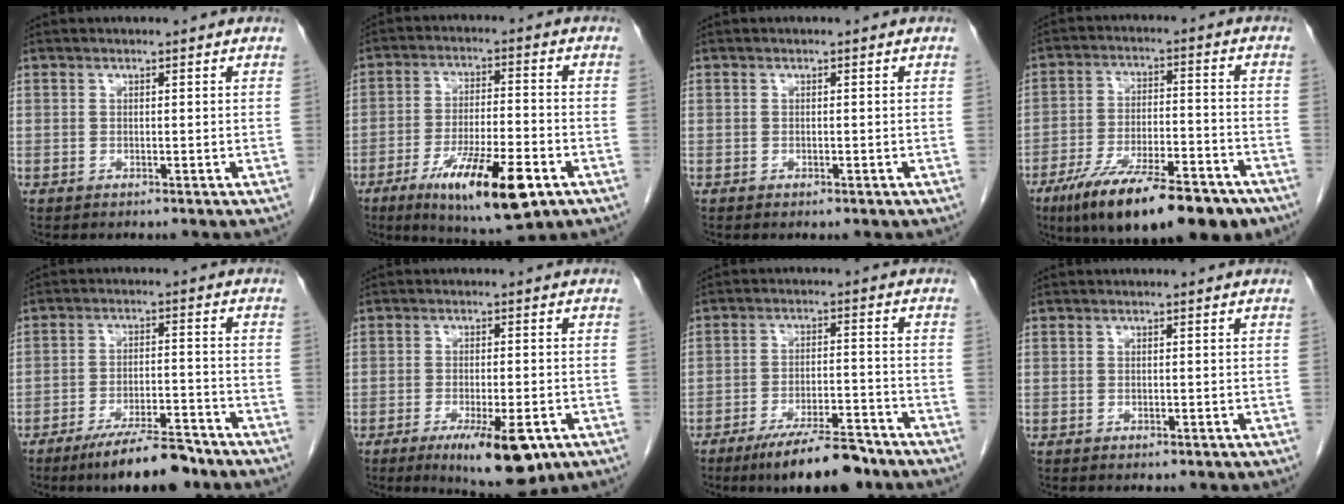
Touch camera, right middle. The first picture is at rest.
{"total": 14.2, "force": [-7.1, 2.7, 12.0], "torque": [-0.210, -0.021, -0.109]}
{"total": 0.6, "force": [-0.4, 0.2, 0.4], "torque": [-0.011, -0.002, -0.002]}
{"total": 19.4, "force": [-13.4, 5.1, 13.0], "torque": [-0.182, -0.011, -0.216]}
{"total": 10.1, "force": [-8.0, 1.7, 5.9], "torque": [-0.092, -0.013, -0.132]}
{"total": 10.2, "force": [-5.4, 2.4, 8.3], "torque": [-0.122, -0.018, -0.070]}
{"total": 10.9, "force": [-8.5, 2.1, 6.4], "torque": [-0.100, -0.012, -0.140]}
{"total": 0.9, "force": [-0.6, 0.4, 0.6], "torque": [-0.012, -0.002, -0.003]}